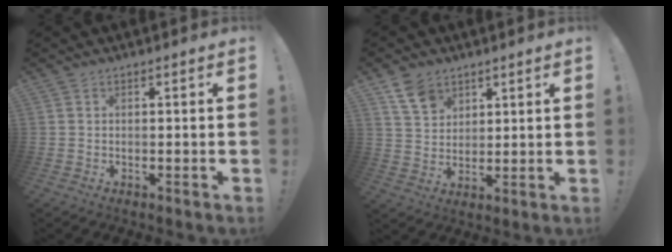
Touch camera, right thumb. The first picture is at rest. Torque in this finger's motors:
{"motor_torque": [1.12, 1.04, -0.05, 0.00, 0.07]}